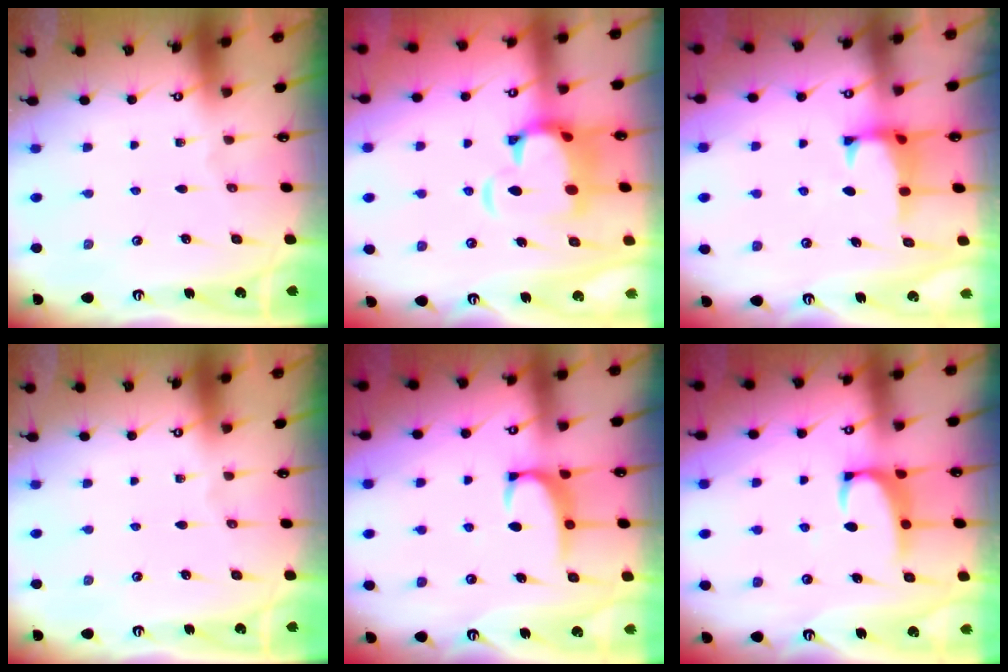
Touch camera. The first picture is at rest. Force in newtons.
{"total": 7.5, "press": 7.2, "slide": 1.9}
{"total": 1.0, "press": 0.7, "slide": 0.8}
{"total": 0.0}
{"total": 2.3, "press": 2.3, "slide": 0.6}
{"total": 2.4, "press": 2.3, "slide": 0.7}